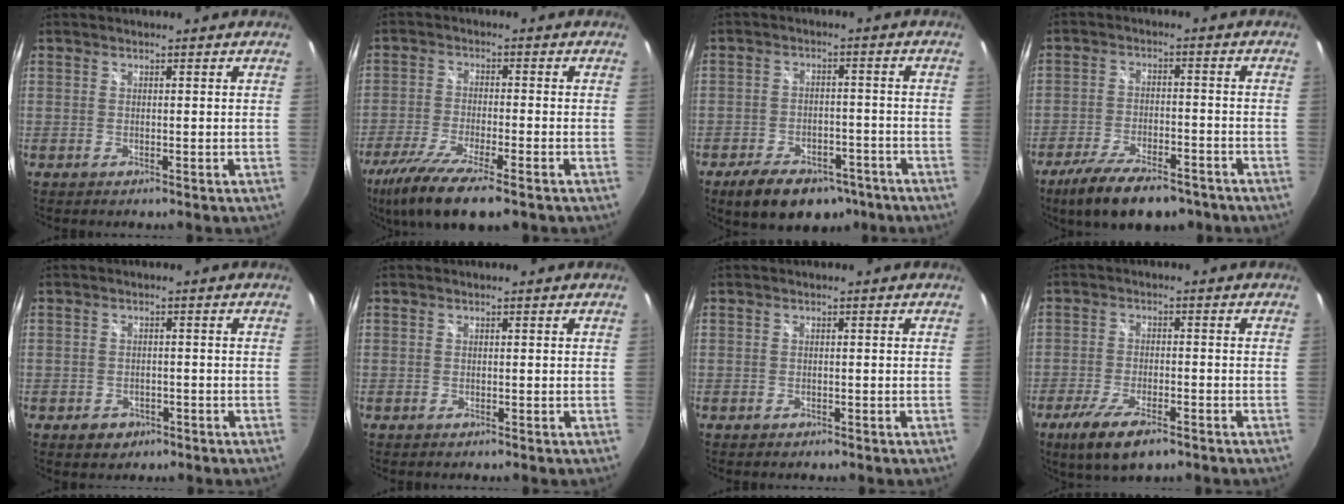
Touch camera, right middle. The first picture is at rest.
{"total": 14.0, "force": [-9.7, 2.8, 9.6], "torque": [-0.205, -0.049, -0.174]}
{"total": 13.1, "force": [-9.0, 7.0, 6.4], "torque": [-0.141, 0.007, -0.123]}
{"total": 14.2, "force": [-10.4, 5.1, 8.1], "torque": [-0.170, -0.026, -0.169]}
{"total": 3.3, "force": [-1.8, 2.5, 1.2], "torque": [-0.030, 0.002, -0.019]}
{"total": 0.0}
{"total": 0.7, "force": [-0.5, 0.4, 0.2], "torque": [-0.005, 0.001, -0.006]}
{"total": 9.3, "force": [-6.0, 2.7, 6.5], "torque": [-0.152, -0.029, -0.106]}